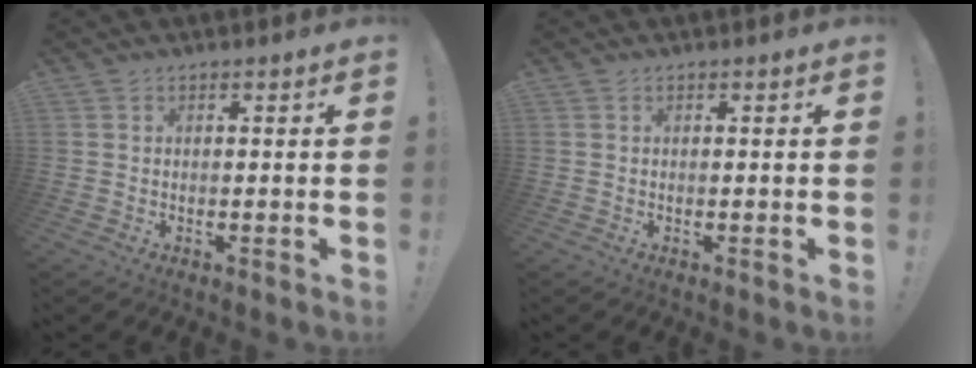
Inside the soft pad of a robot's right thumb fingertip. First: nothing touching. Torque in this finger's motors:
{"motor_torque": [-0.04, 0.04, -0.03, 0.03, 0.00]}